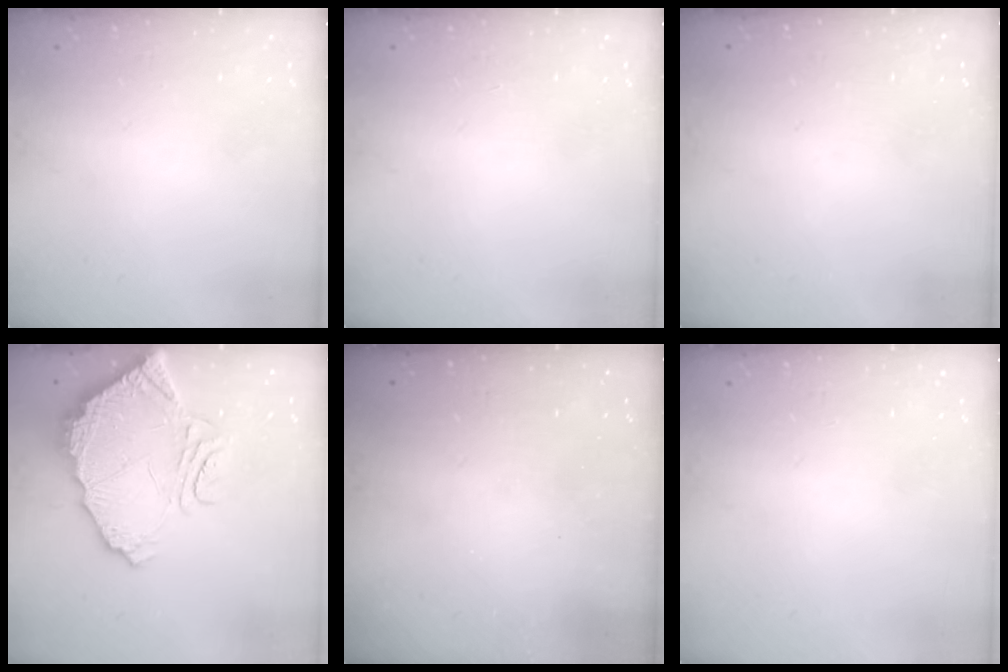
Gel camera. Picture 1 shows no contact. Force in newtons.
{"total": 0.0}
{"total": 2.8, "press": 2.8, "slide": 0.1}
{"total": 14.9, "press": 14.8, "slide": 1.4}
{"total": 3.0, "press": 2.9, "slide": 0.8}
{"total": 0.0}